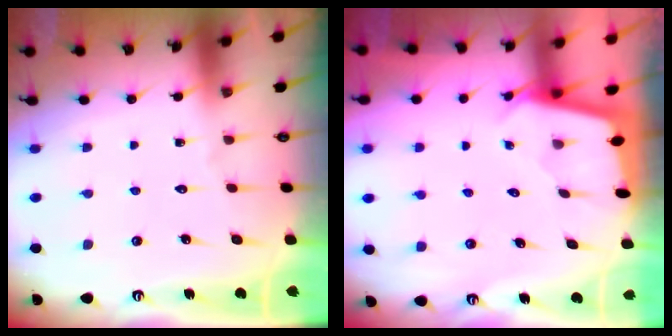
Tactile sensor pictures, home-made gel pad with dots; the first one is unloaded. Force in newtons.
{"total": 1.9, "press": 1.9, "slide": 0.1}